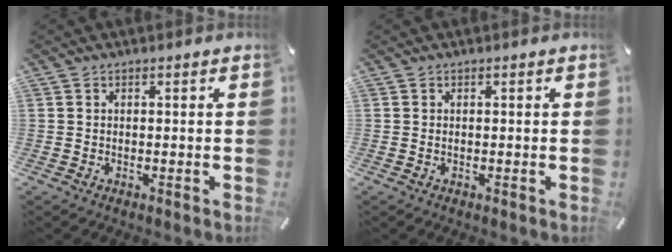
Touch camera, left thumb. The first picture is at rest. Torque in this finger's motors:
{"motor_torque": [-0.02, -0.17, 0.03, -0.04, 0.01]}